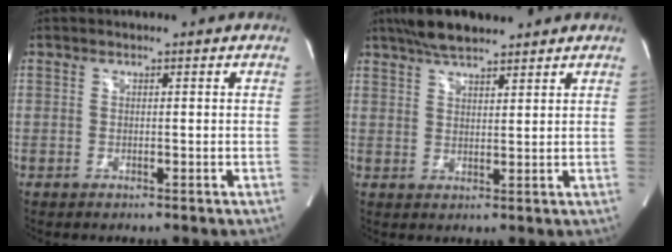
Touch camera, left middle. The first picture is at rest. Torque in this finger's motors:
{"motor_torque": [0.73, -0.62, 0.00, 0.06]}